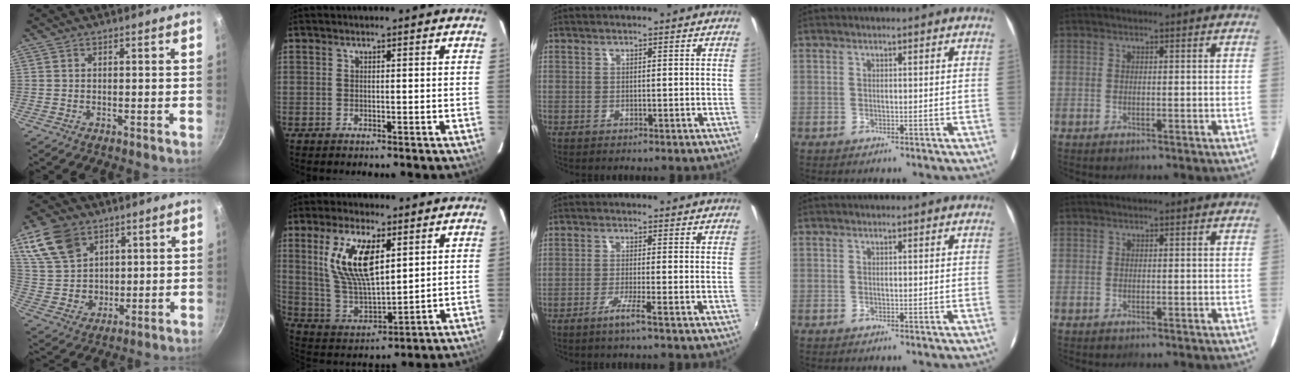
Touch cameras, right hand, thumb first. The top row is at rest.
{"thumb": {"total": 14.1, "force": [6.5, 10.5, 6.8], "torque": [-0.103, -0.020, 0.141]}, "index": {"total": 14.1, "force": [5.2, 5.8, 11.8], "torque": [-0.233, 0.005, 0.111]}, "middle": {"total": 3.1, "force": [-2.0, -0.8, 2.2], "torque": [-0.052, -0.006, -0.041]}}